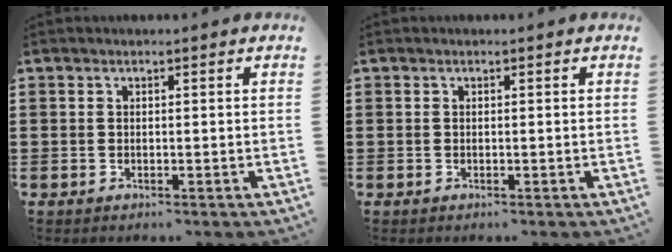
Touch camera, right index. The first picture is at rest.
{"total": 0.0}